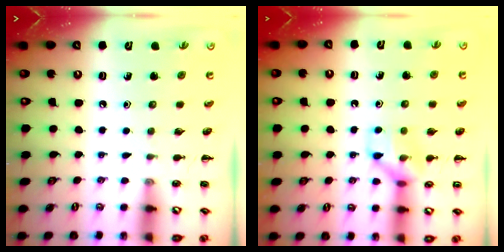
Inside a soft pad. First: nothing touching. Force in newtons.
{"total": 9.1, "press": 9.1, "slide": 0.4}